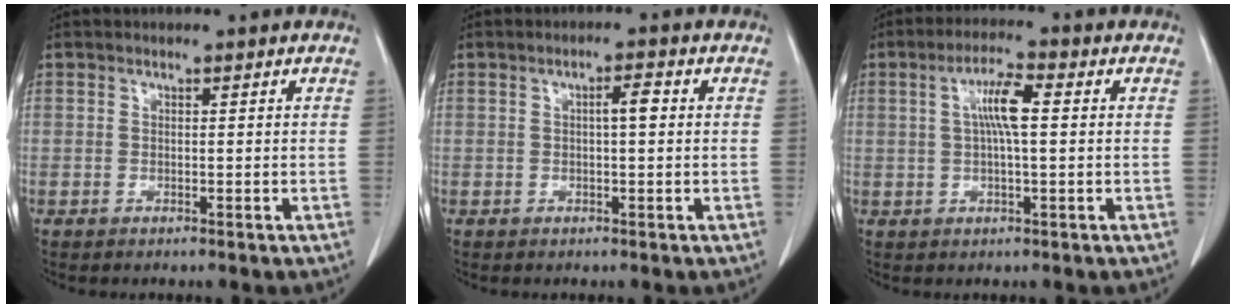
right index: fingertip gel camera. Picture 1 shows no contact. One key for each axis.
{"total": 2.3, "fx": 0.3, "fy": 0.4, "fz": 2.3, "tx": -0.037, "ty": 0.004, "tz": 0.003}
{"total": 5.8, "fx": 0.9, "fy": 0.8, "fz": 5.7, "tx": -0.108, "ty": 0.010, "tz": 0.015}